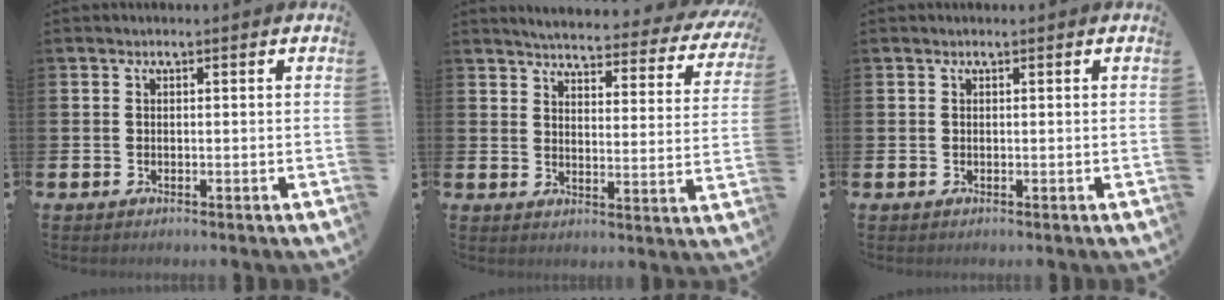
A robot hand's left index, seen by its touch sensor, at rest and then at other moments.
{"total": 3.7, "force": [3.5, 0.6, 1.1], "torque": [-0.038, -0.035, 0.051]}
{"total": 0.0}